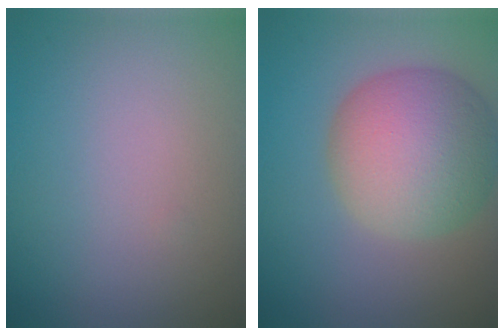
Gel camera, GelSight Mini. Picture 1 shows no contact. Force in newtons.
{"total": 8.9, "press": 8.9, "slide": 0.6}